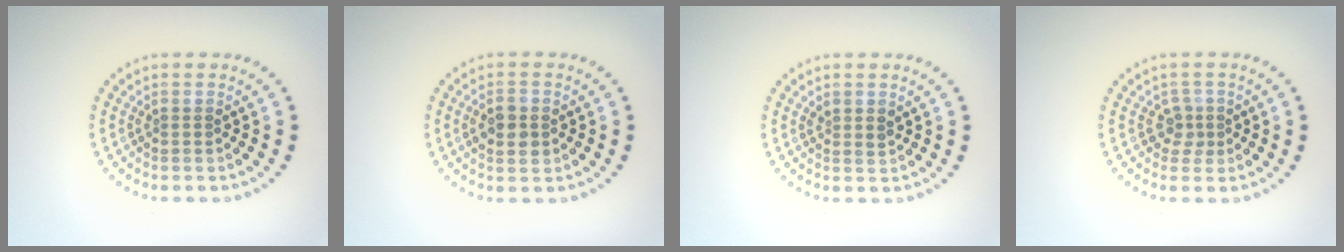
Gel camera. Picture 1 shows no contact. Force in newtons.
{"total": 2.8, "press": 2.8, "slide": 0.1}
{"total": 1.0, "press": 0.9, "slide": 0.5}
{"total": 1.7, "press": 1.3, "slide": 1.1}